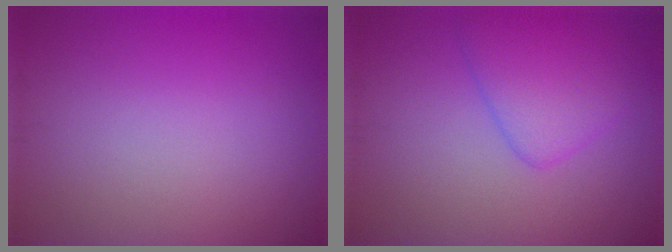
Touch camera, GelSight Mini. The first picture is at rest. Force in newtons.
{"total": 3.9, "press": 3.9, "slide": 0.0}